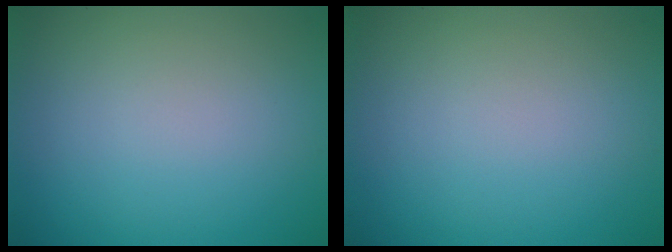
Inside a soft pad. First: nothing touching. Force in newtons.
{"total": 0.0}